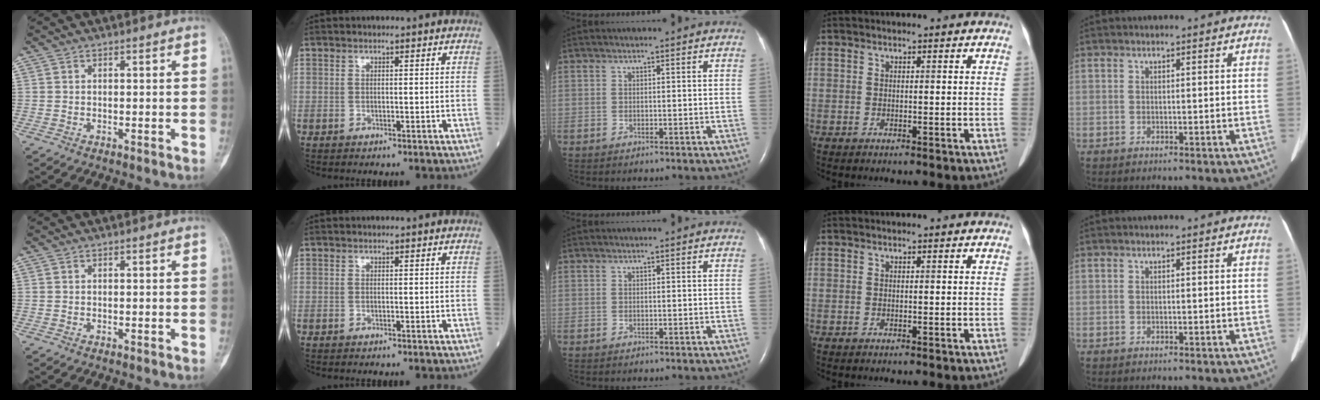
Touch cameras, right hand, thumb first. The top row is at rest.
{}